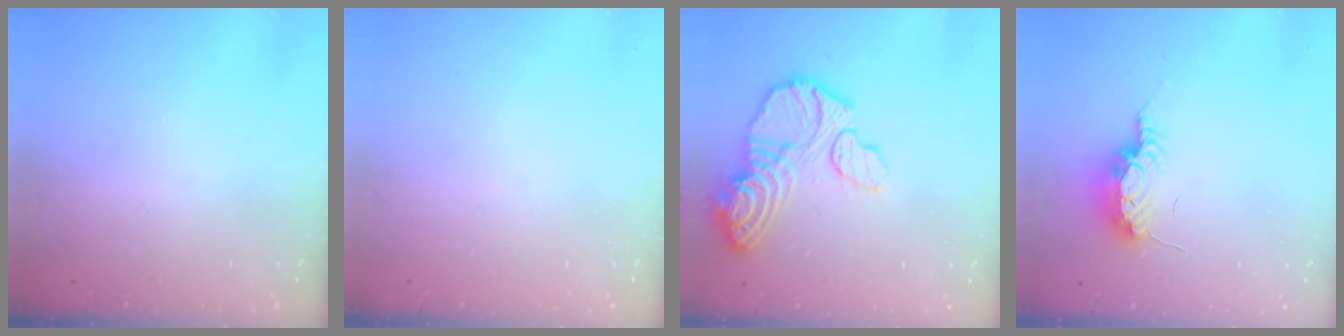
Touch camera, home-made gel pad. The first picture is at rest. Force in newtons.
{"total": 0.0}
{"total": 17.9, "press": 17.9, "slide": 1.8}
{"total": 14.8, "press": 10.1, "slide": 10.8}